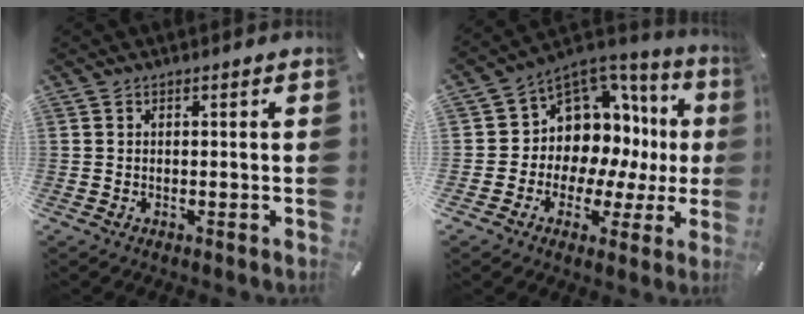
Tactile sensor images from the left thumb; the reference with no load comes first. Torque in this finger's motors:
{"motor_torque": [1.80, 3.20, 0.32, 0.09, 0.09]}